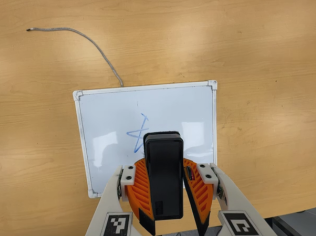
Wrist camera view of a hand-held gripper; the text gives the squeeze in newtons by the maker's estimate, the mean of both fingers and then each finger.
{"total": 9.3, "left": 9.3, "right": 9.3}